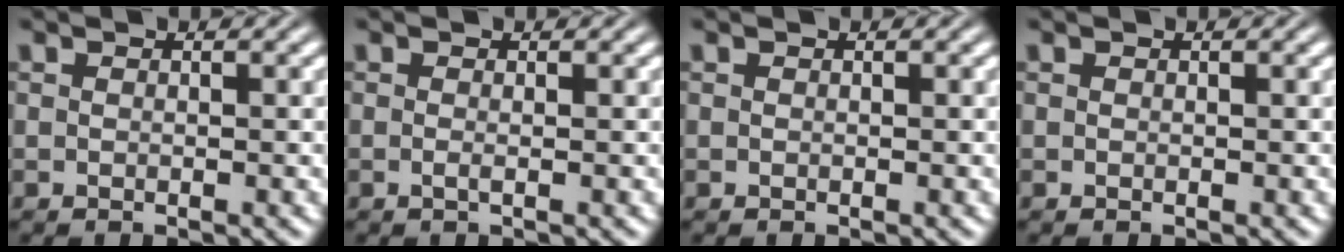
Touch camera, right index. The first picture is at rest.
{"total": 0.6, "force": [-0.5, -0.1, 0.4], "torque": [-0.014, -0.010, -0.004]}
{"total": 2.0, "force": [-0.1, -1.9, -0.6], "torque": [0.026, -0.008, 0.009]}
{"total": 0.0}